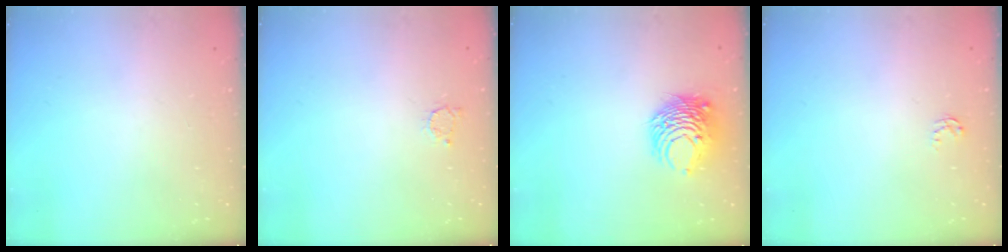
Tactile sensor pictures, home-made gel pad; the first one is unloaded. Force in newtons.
{"total": 2.4, "press": 2.4, "slide": 0.3}
{"total": 8.6, "press": 8.6, "slide": 0.4}
{"total": 2.6, "press": 2.6, "slide": 0.3}